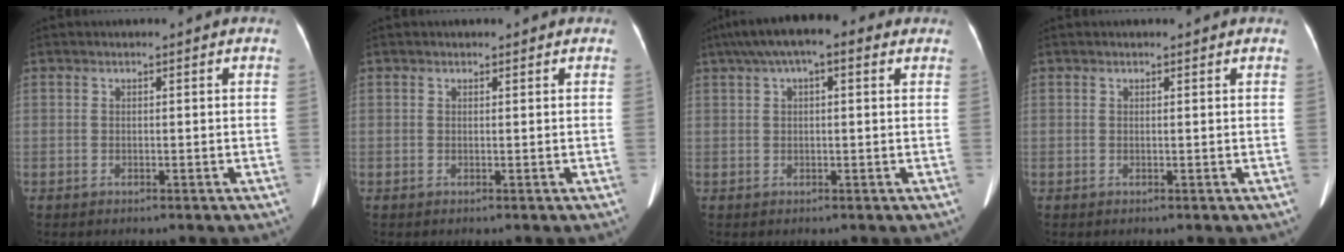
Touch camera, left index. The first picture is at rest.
{"total": 0.9, "force": [0.8, 0.5, 0.2], "torque": [-0.004, 0.001, 0.007]}
{"total": 9.1, "force": [5.4, 2.6, 6.8], "torque": [-0.107, 0.041, 0.081]}
{"total": 1.2, "force": [1.1, 0.0, 0.4], "torque": [-0.008, -0.006, 0.009]}